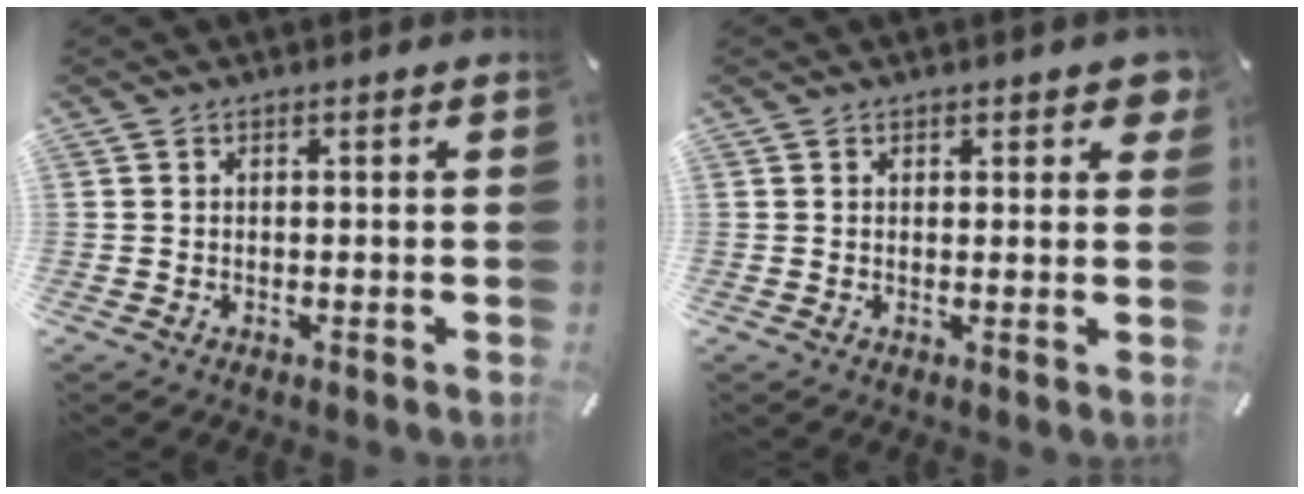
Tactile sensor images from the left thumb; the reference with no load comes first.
{"total": 2.0, "force": [1.3, 1.1, 1.0], "torque": [0.002, -0.004, 0.017]}